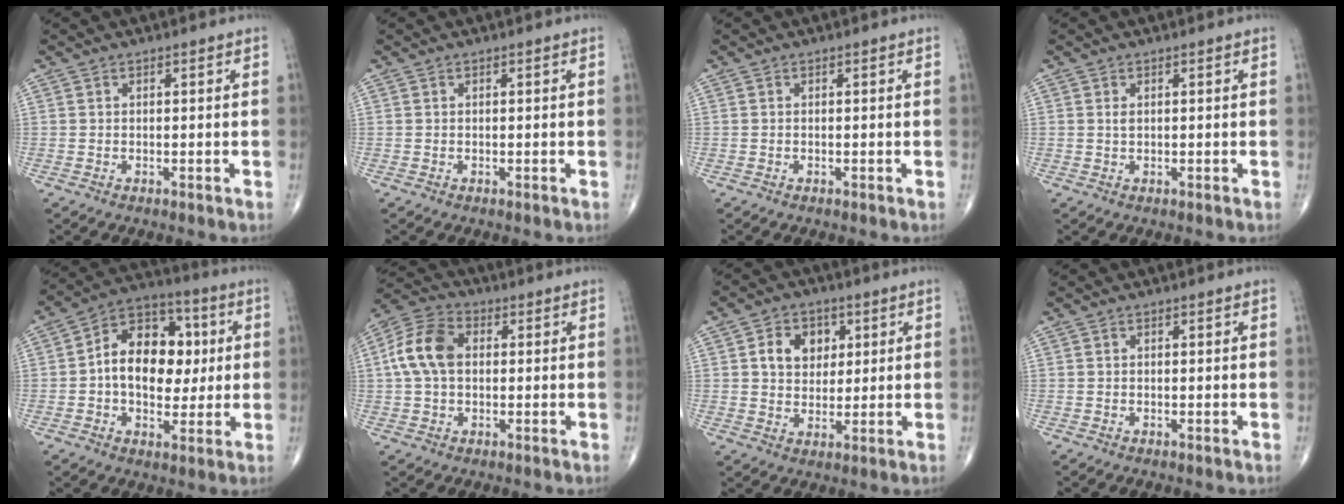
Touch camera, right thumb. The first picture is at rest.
{"total": 0.0}
{"total": 0.0}
{"total": 0.8, "force": [0.3, 0.4, 0.7], "torque": [-0.012, 0.000, 0.007]}
{"total": 16.2, "force": [1.1, 11.0, 11.8], "torque": [-0.140, 0.025, 0.010]}
{"total": 10.3, "force": [1.0, 7.0, 7.5], "torque": [-0.152, 0.027, 0.013]}
{"total": 7.8, "force": [2.2, 6.1, 4.3], "torque": [-0.036, -0.005, 0.037]}
{"total": 0.0}